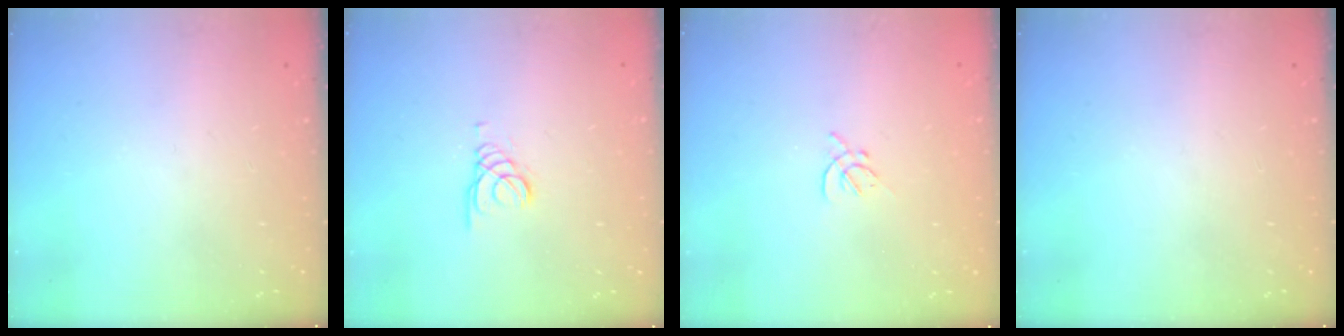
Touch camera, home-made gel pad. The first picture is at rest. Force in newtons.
{"total": 1.3, "press": 1.3, "slide": 0.1}
{"total": 1.6, "press": 1.5, "slide": 0.5}
{"total": 0.0}